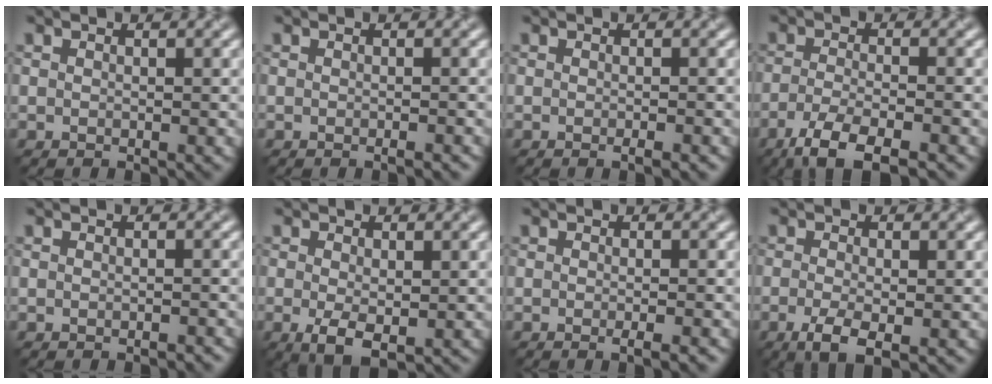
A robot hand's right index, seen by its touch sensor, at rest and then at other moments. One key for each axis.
{"total": 0.9, "fx": -0.5, "fy": 0.1, "fz": 0.8, "tx": -0.009, "ty": -0.002, "tz": -0.008}
{"total": 1.3, "fx": -0.6, "fy": 0.2, "fz": 1.1, "tx": -0.012, "ty": -0.004, "tz": -0.010}
{"total": 5.3, "fx": -3.6, "fy": 1.3, "fz": 3.7, "tx": -0.069, "ty": -0.008, "tz": -0.072}
{"total": 0.7, "fx": -0.6, "fy": 0.1, "fz": 0.4, "tx": -0.004, "ty": 0.000, "tz": -0.007}
{"total": 3.0, "fx": -0.5, "fy": 1.3, "fz": 2.6, "tx": -0.052, "ty": -0.011, "tz": -0.008}
{"total": 1.9, "fx": -0.6, "fy": 0.5, "fz": 1.7, "tx": -0.013, "ty": -0.004, "tz": -0.011}
{"total": 3.4, "fx": -1.2, "fy": 1.1, "fz": 2.9, "tx": -0.061, "ty": -0.009, "tz": -0.025}